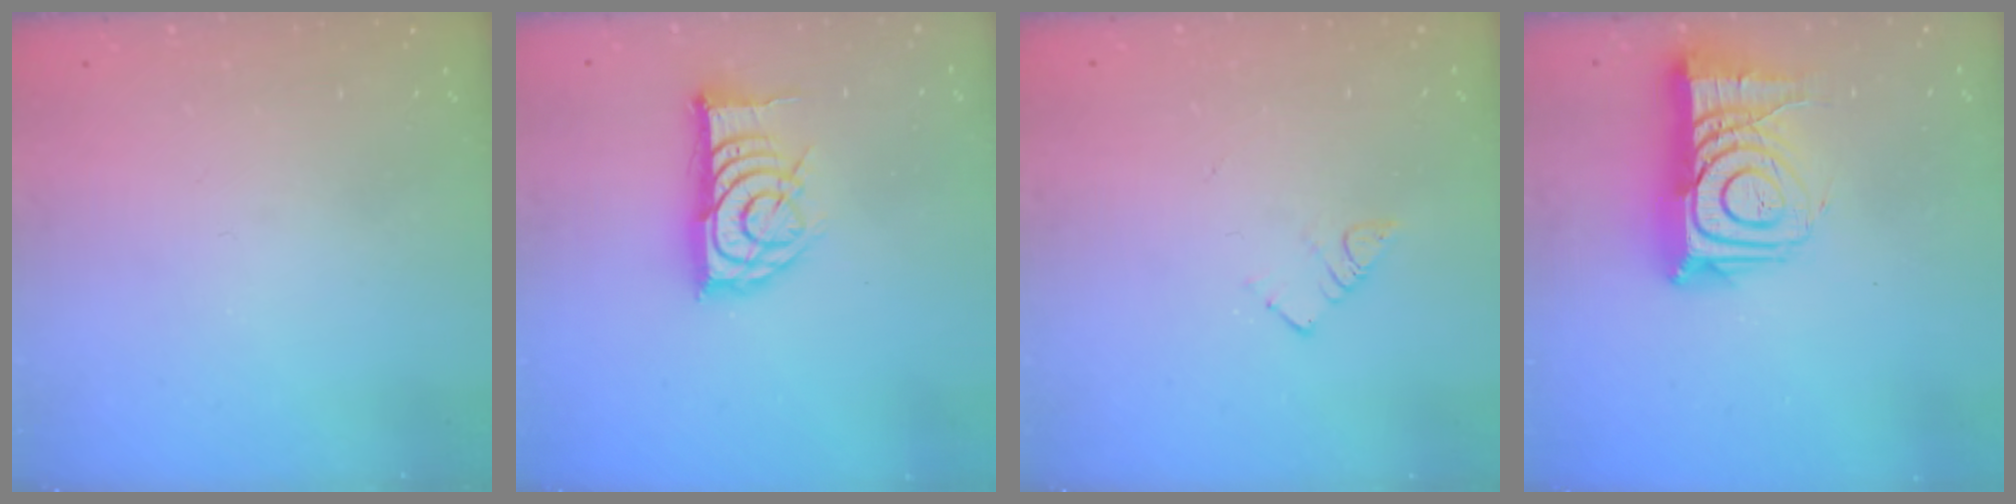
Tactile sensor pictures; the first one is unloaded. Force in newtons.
{"total": 13.9, "press": 13.9, "slide": 0.6}
{"total": 3.9, "press": 3.9, "slide": 0.2}
{"total": 14.4, "press": 14.4, "slide": 1.1}